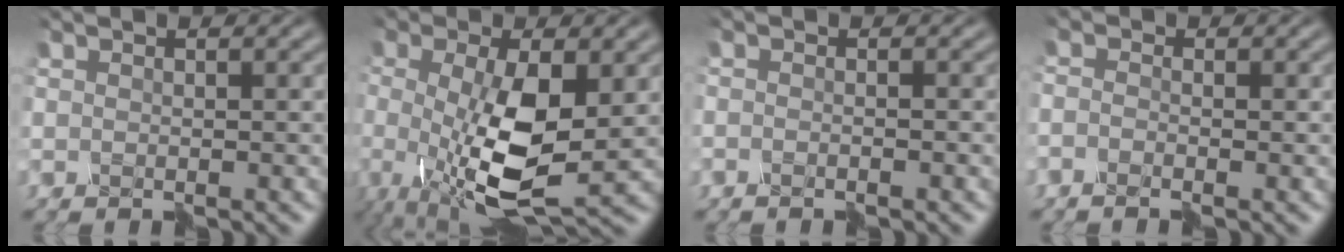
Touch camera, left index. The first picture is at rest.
{"total": 8.7, "force": [-1.5, 3.1, 8.0], "torque": [-0.173, -0.023, -0.019]}
{"total": 1.5, "force": [-1.3, -0.7, 0.0], "torque": [-0.001, -0.009, -0.015]}
{"total": 1.7, "force": [-1.7, 0.0, -0.4], "torque": [0.011, 0.002, -0.027]}